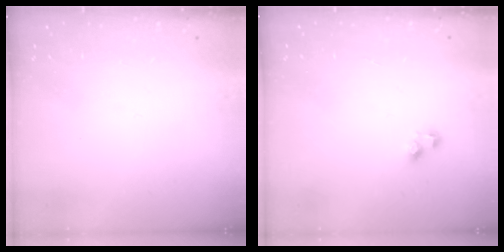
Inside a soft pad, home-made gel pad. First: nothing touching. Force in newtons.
{"total": 2.0, "press": 2.0, "slide": 0.3}